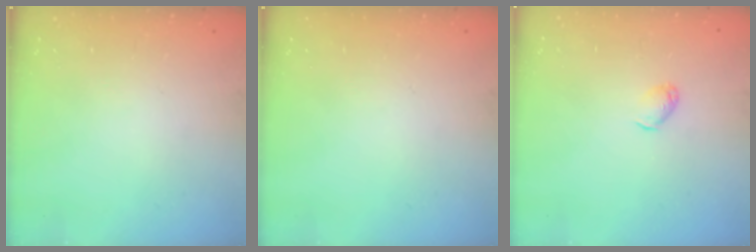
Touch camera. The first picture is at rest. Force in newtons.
{"total": 0.0}
{"total": 3.1, "press": 3.0, "slide": 0.7}